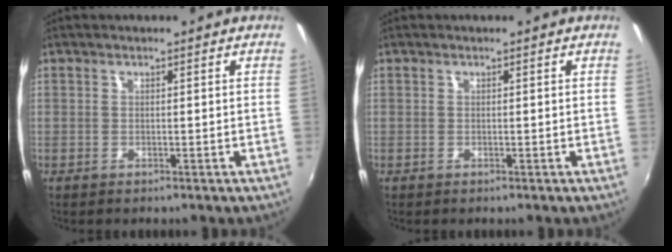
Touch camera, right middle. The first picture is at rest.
{"total": 0.0}